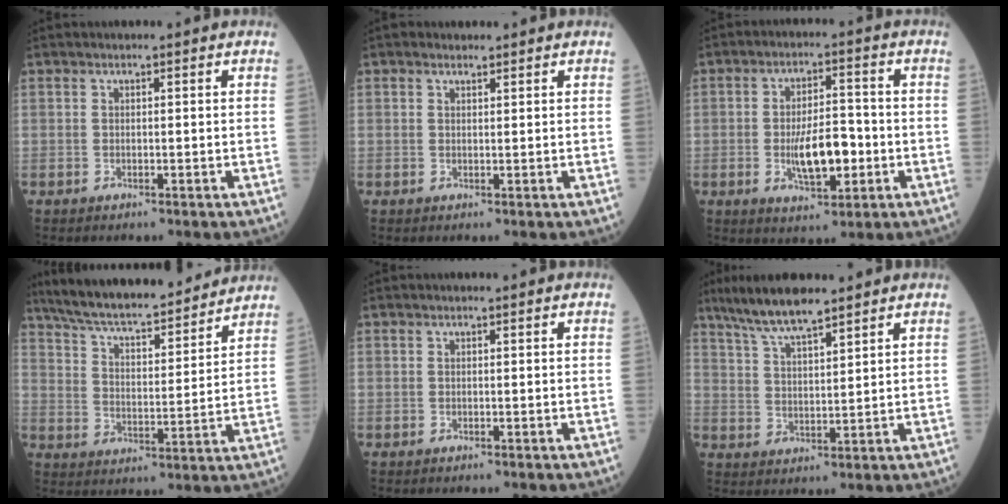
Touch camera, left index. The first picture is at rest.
{"total": 0.7, "force": [0.6, 0.4, 0.1], "torque": [-0.009, 0.000, 0.009]}
{"total": 8.3, "force": [-1.8, 3.1, 7.5], "torque": [-0.139, 0.004, -0.027]}
{"total": 20.1, "force": [18.0, 2.9, 8.5], "torque": [-0.144, 0.018, 0.272]}
{"total": 0.0}
{"total": 8.2, "force": [6.7, 0.9, 4.6], "torque": [-0.096, 0.014, 0.127]}